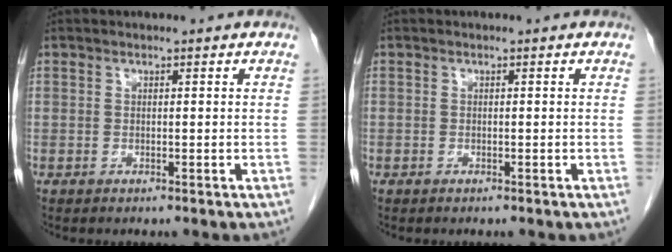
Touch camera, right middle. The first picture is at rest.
{"total": 0.0}